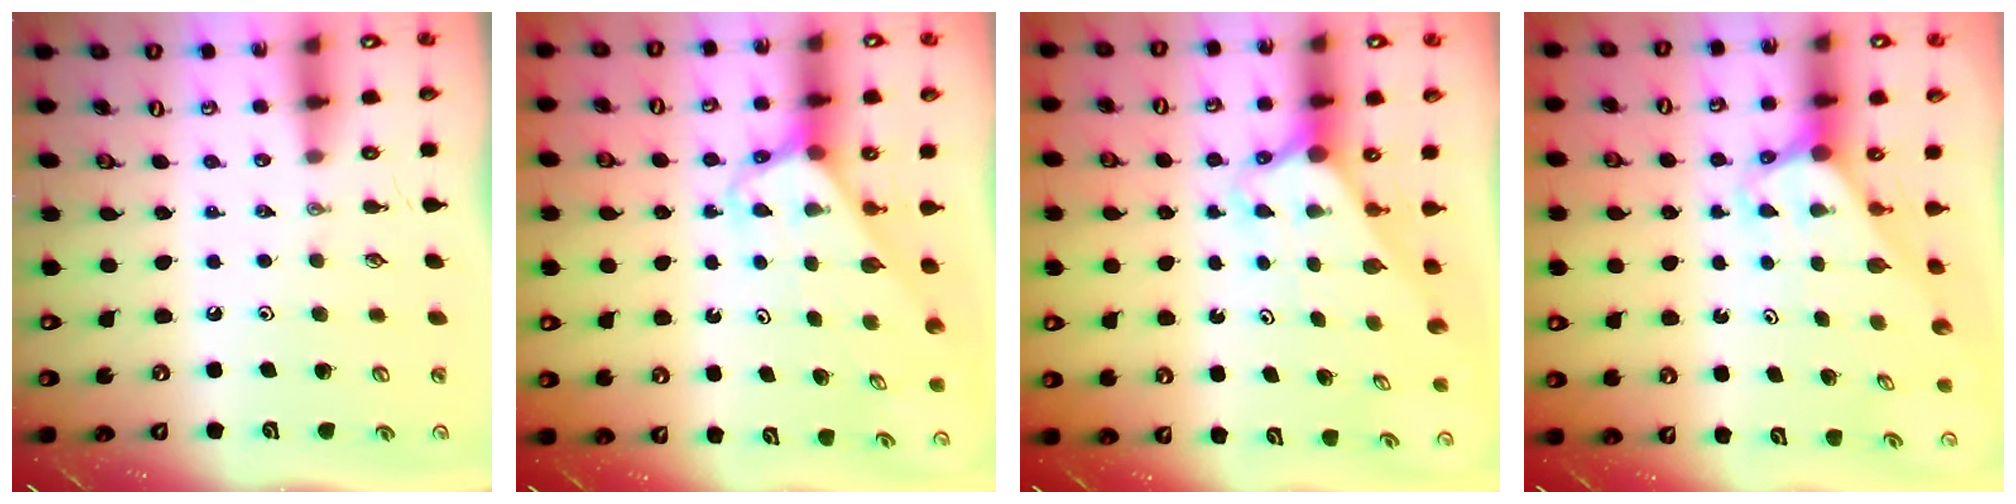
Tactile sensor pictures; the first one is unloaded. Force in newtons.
{"total": 3.5, "press": 3.5, "slide": 0.5}
{"total": 2.6, "press": 2.6, "slide": 0.1}
{"total": 3.3, "press": 3.3, "slide": 0.2}